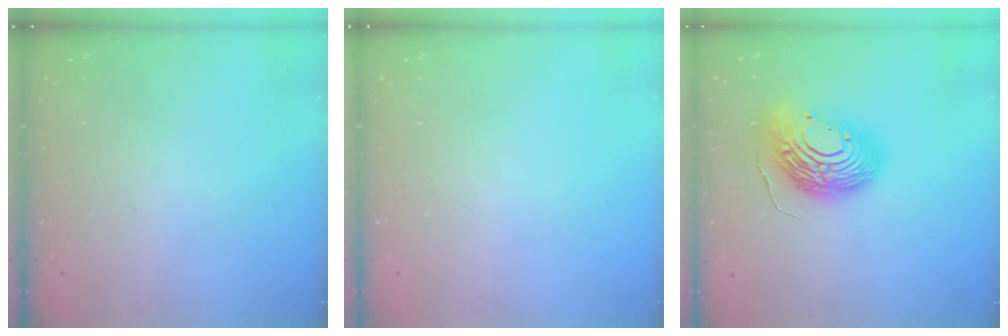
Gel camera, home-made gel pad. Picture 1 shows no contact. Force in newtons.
{"total": 0.0}
{"total": 16.0, "press": 15.8, "slide": 2.4}